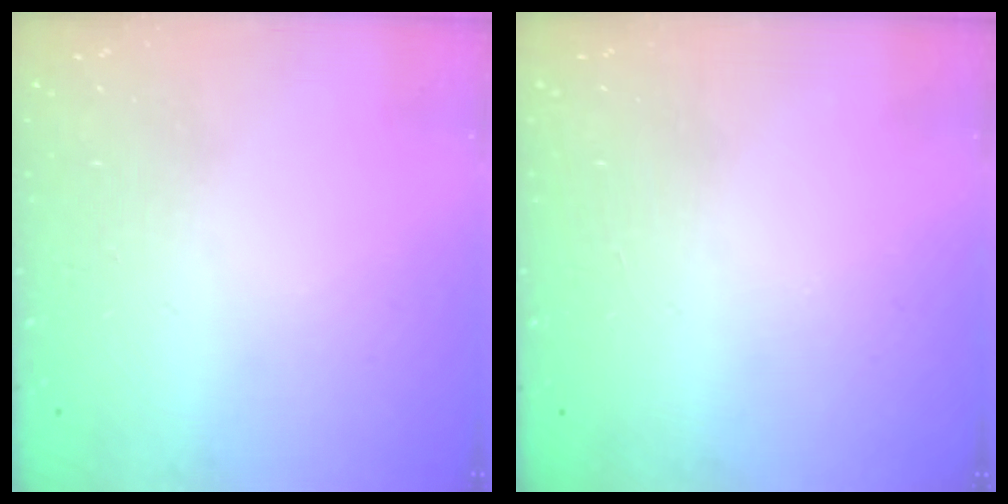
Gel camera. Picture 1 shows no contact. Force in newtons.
{"total": 0.0}